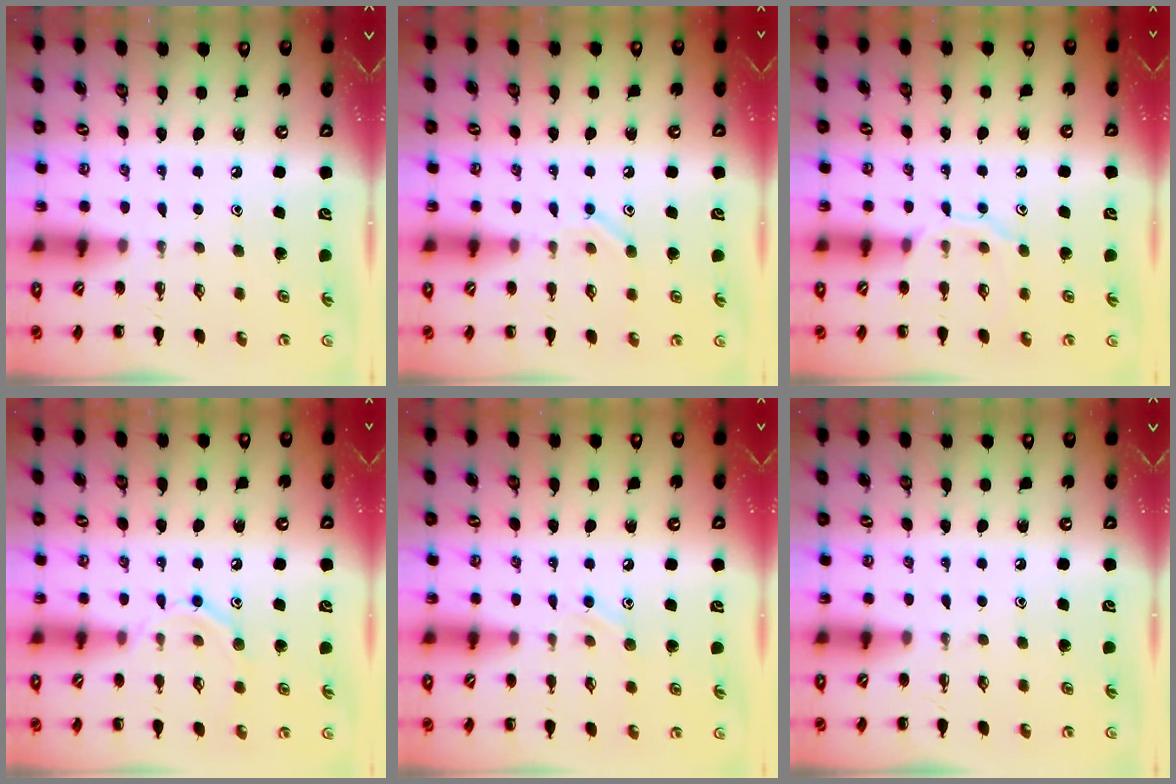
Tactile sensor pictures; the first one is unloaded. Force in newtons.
{"total": 8.4, "press": 8.2, "slide": 1.5}
{"total": 8.5, "press": 8.4, "slide": 0.6}
{"total": 9.8, "press": 9.7, "slide": 1.3}
{"total": 6.0, "press": 5.8, "slide": 1.6}
{"total": 0.0}